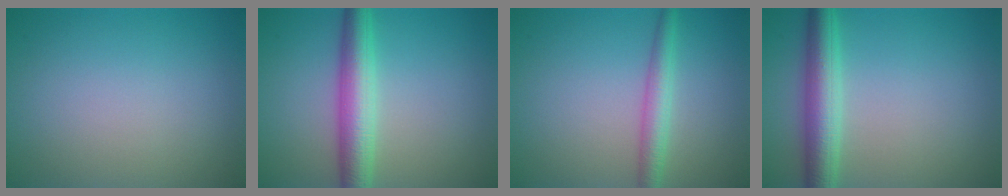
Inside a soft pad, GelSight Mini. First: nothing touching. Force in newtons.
{"total": 5.0, "press": 5.0, "slide": 0.1}
{"total": 2.7, "press": 2.7, "slide": 0.1}
{"total": 4.8, "press": 4.8, "slide": 0.1}